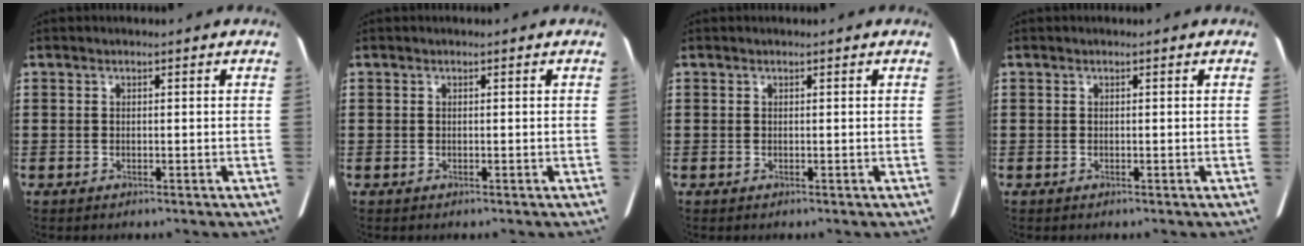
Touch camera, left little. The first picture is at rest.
{"total": 0.0}
{"total": 0.0}
{"total": 0.0}